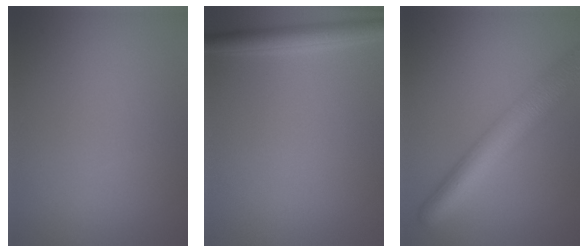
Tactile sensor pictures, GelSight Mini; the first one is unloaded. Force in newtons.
{"total": 2.7, "press": 2.7, "slide": 0.1}
{"total": 6.9, "press": 6.9, "slide": 0.1}